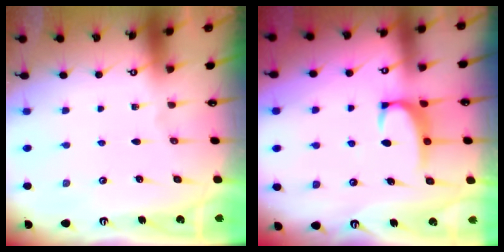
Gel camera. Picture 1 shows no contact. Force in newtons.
{"total": 2.1, "press": 2.1, "slide": 0.6}